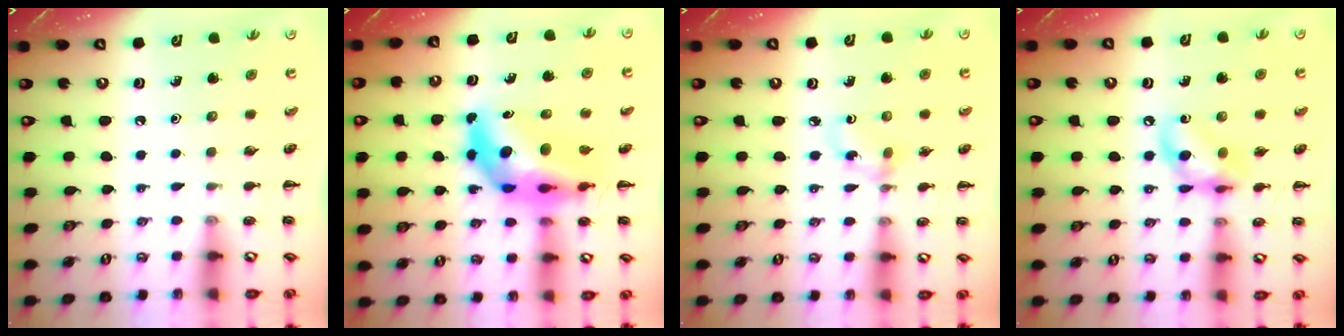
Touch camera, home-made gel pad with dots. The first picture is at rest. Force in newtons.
{"total": 12.7, "press": 12.1, "slide": 3.9}
{"total": 2.9, "press": 2.7, "slide": 0.9}
{"total": 11.2, "press": 11.1, "slide": 1.7}